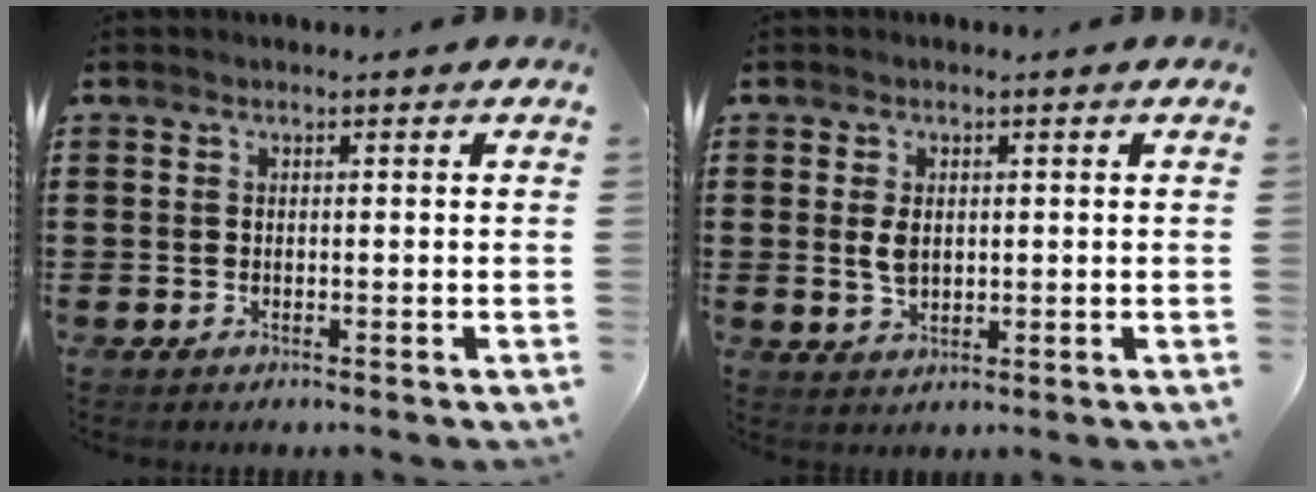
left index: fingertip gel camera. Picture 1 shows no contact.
{"total": 3.1, "force": [0.4, 1.9, 2.5], "torque": [-0.060, 0.003, 0.004]}